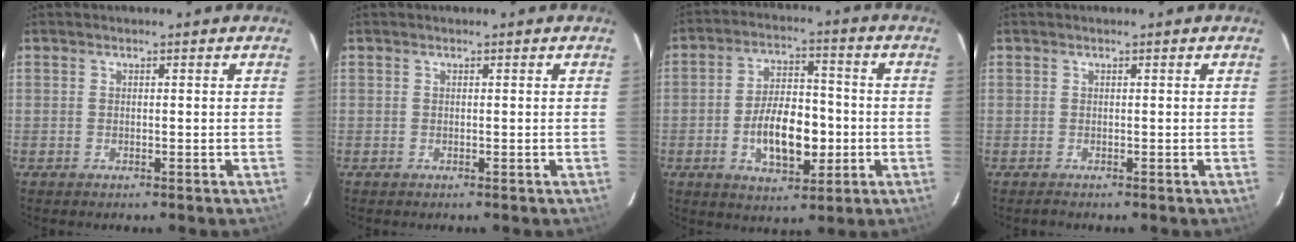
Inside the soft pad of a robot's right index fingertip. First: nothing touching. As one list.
[{"total": 0.0}, {"total": 11.9, "force": [-2.9, 6.1, 9.9], "torque": [-0.183, 0.014, -0.038]}, {"total": 0.6, "force": [-0.4, 0.4, -0.1], "torque": [-0.001, 0.000, -0.008]}]